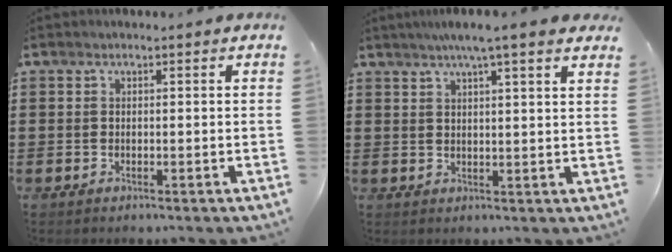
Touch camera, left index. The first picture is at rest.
{"total": 5.0, "force": [3.9, -0.4, 3.1], "torque": [-0.070, -0.003, 0.067]}